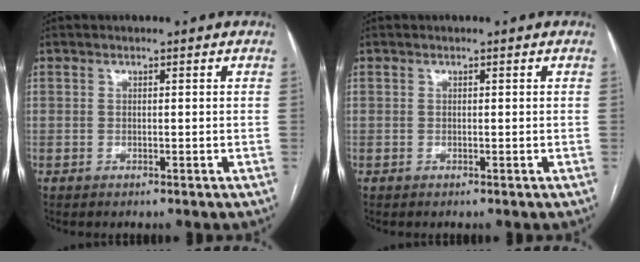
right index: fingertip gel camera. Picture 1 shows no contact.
{"total": 0.0}